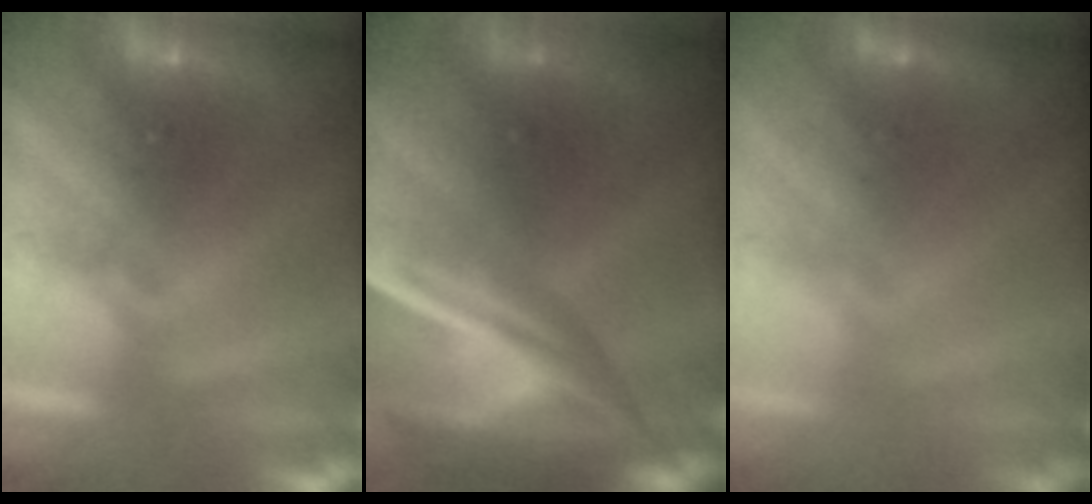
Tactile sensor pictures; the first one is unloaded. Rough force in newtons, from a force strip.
{"total": 7.6}
{"total": 1.4}